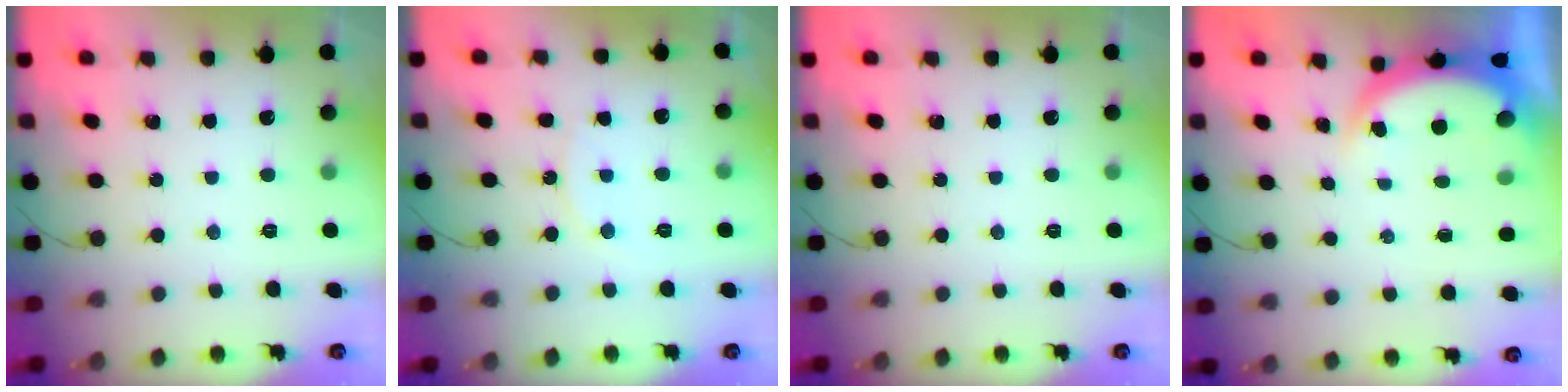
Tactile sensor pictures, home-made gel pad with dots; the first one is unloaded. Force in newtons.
{"total": 8.5, "press": 8.5, "slide": 0.6}
{"total": 0.0}
{"total": 4.4, "press": 4.3, "slide": 0.8}